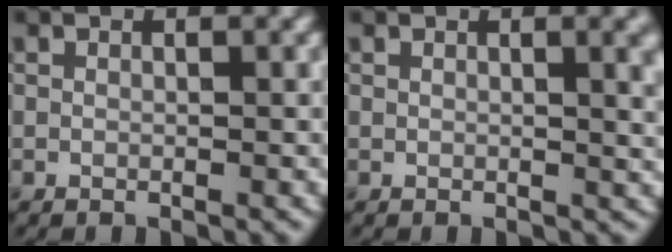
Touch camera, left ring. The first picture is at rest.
{"total": 3.6, "force": [1.2, 1.3, 3.2], "torque": [-0.029, 0.006, 0.014]}